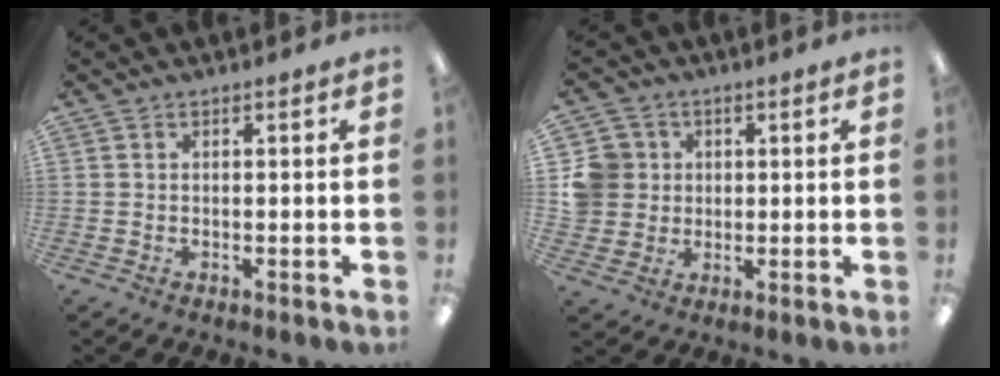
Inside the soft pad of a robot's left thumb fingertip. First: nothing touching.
{"total": 8.3, "force": [1.3, 7.9, 2.0], "torque": [-0.058, 0.011, 0.031]}